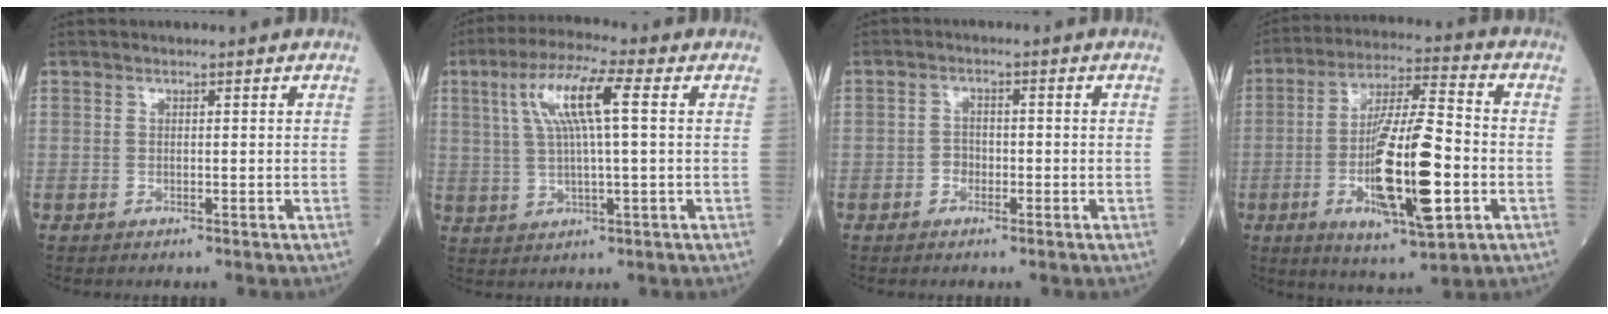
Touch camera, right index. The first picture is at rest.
{"total": 9.9, "force": [2.6, 1.3, 9.5], "torque": [-0.192, 0.018, 0.049]}
{"total": 2.2, "force": [-1.1, 1.7, 1.0], "torque": [-0.018, 0.006, -0.020]}
{"total": 17.2, "force": [-4.3, 3.1, 16.4], "torque": [-0.304, -0.010, -0.068]}